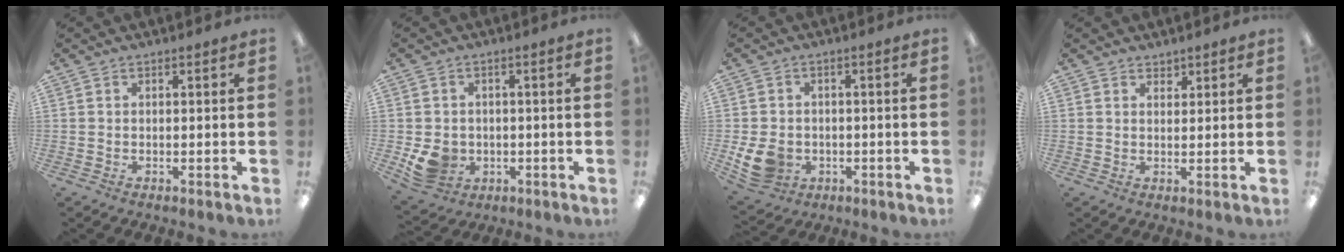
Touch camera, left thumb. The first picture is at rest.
{"total": 7.2, "force": [-1.3, 6.2, 3.3], "torque": [-0.064, 0.010, -0.019]}
{"total": 8.3, "force": [-1.9, 6.7, 4.4], "torque": [-0.090, 0.008, -0.033]}
{"total": 1.8, "force": [1.6, 0.9, 0.1], "torque": [0.007, -0.006, 0.029]}